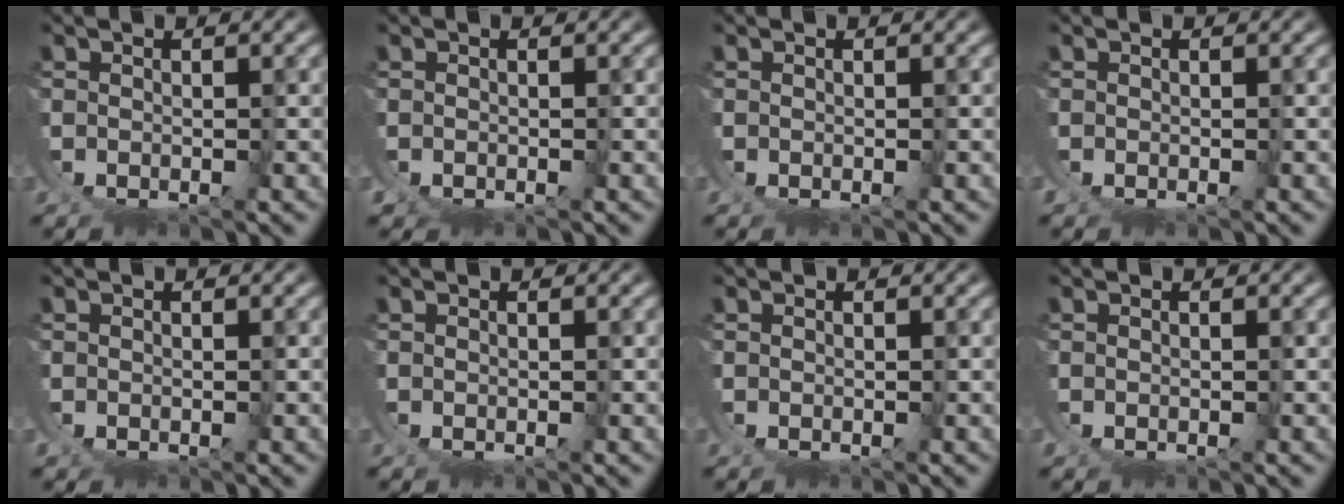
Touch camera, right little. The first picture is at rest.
{"total": 0.0}
{"total": 0.0}
{"total": 0.0}
{"total": 0.0}
{"total": 0.0}
{"total": 0.0}
{"total": 0.0}